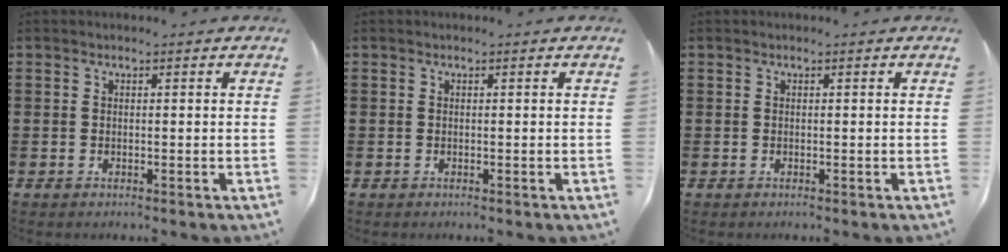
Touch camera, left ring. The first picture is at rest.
{"total": 0.0}
{"total": 0.0}